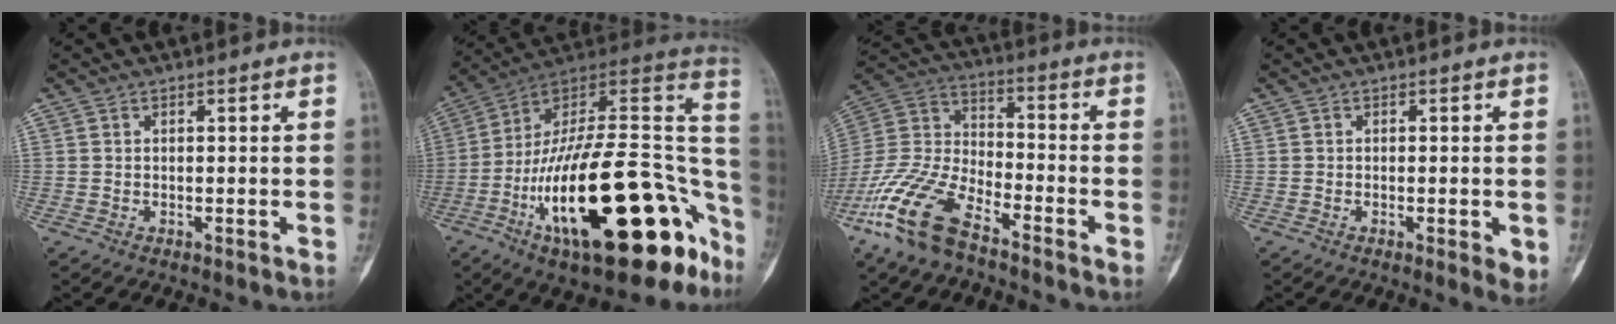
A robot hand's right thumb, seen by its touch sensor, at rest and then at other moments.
{"total": 34.8, "force": [-13.5, 13.7, 28.9], "torque": [-0.366, 0.076, -0.213]}
{"total": 16.7, "force": [-10.6, 7.2, 10.6], "torque": [-0.221, 0.046, -0.214]}
{"total": 3.5, "force": [-0.8, 1.2, 3.2], "torque": [-0.033, -0.007, -0.008]}